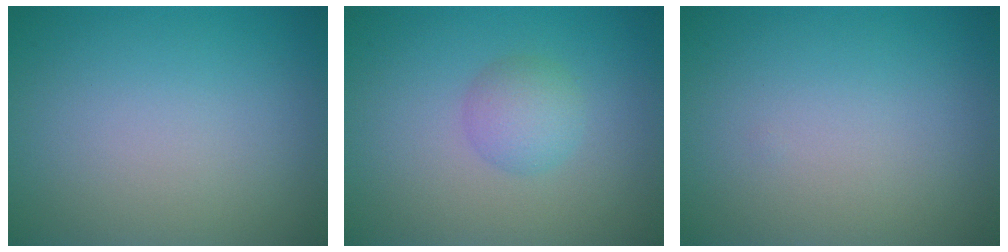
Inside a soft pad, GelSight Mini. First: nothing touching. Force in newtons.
{"total": 2.3, "press": 2.3, "slide": 0.1}
{"total": 0.0}